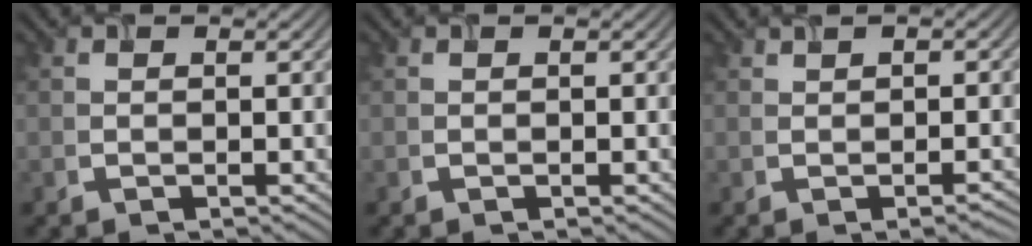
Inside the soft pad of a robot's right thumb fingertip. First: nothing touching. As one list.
[{"total": 0.0}, {"total": 1.4, "force": [0.0, 0.3, 1.4], "torque": [-0.022, 0.000, 0.005]}]